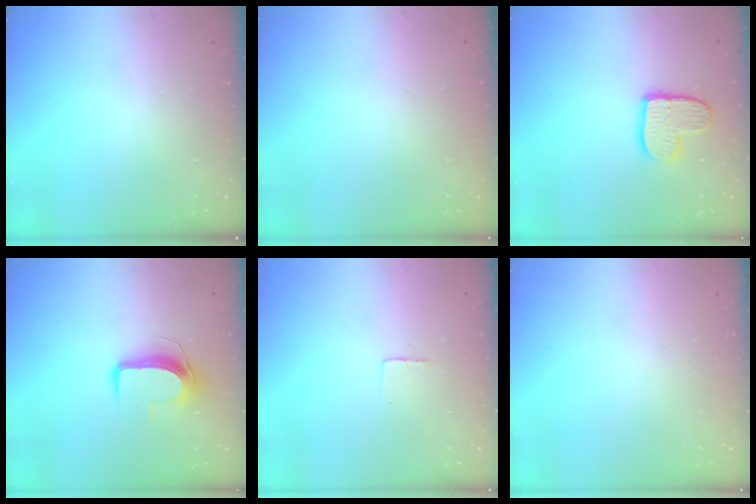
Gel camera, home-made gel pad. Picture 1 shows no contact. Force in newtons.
{"total": 0.0}
{"total": 10.7, "press": 10.7, "slide": 0.8}
{"total": 10.0, "press": 10.0, "slide": 1.0}
{"total": 3.0, "press": 3.0, "slide": 0.2}
{"total": 0.0}